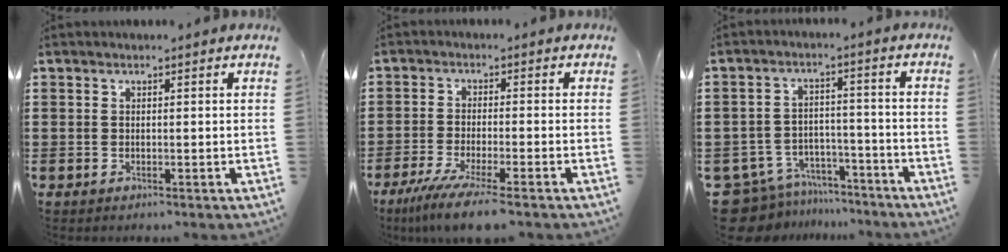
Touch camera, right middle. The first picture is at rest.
{"total": 6.0, "force": [-4.5, -0.1, 3.9], "torque": [-0.090, -0.026, -0.087]}
{"total": 8.3, "force": [-7.8, 2.8, 1.2], "torque": [-0.046, 0.023, -0.158]}